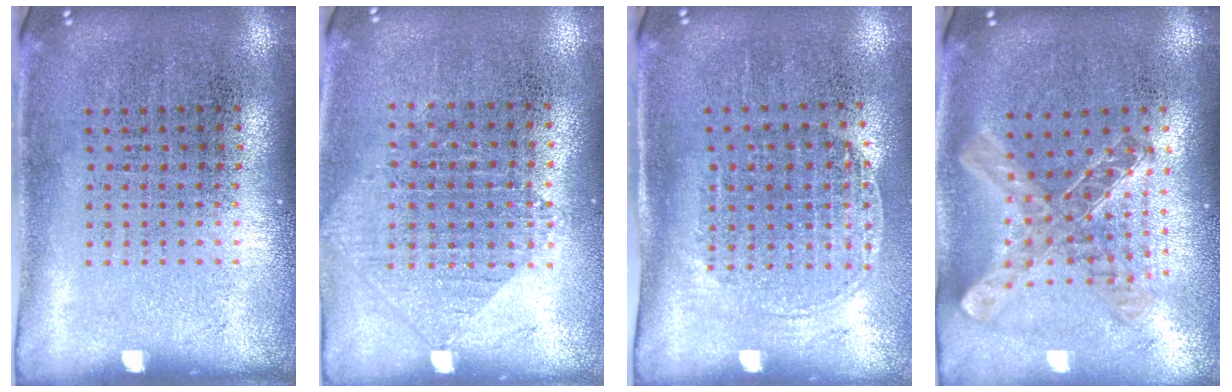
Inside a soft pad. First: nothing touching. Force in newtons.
{"total": 0.9, "press": 0.9, "slide": 0.2}
{"total": 1.4, "press": 1.2, "slide": 0.8}
{"total": 1.1, "press": 1.1, "slide": 0.2}